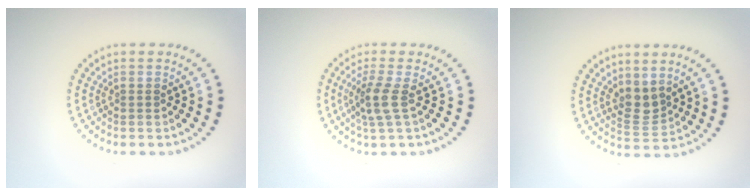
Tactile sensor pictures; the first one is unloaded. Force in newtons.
{"total": 2.6, "press": 2.0, "slide": 1.6}
{"total": 2.3, "press": 1.9, "slide": 1.3}